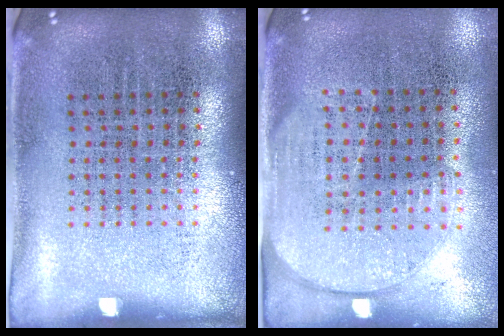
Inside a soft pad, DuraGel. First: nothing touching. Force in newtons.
{"total": 1.7, "press": 1.5, "slide": 0.8}